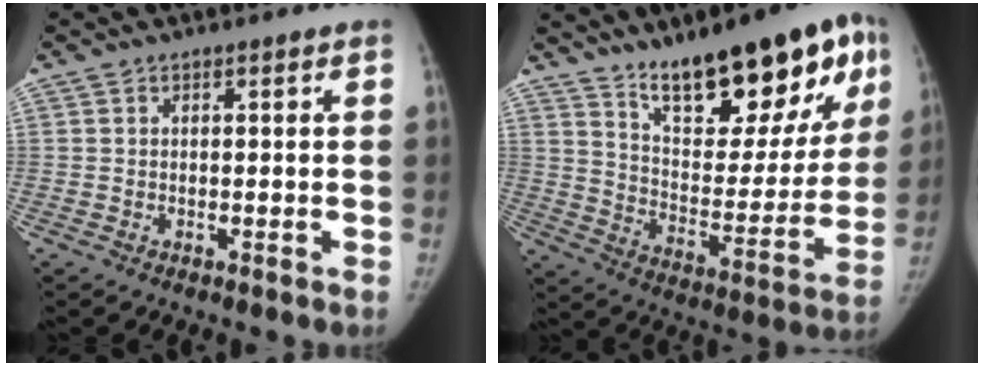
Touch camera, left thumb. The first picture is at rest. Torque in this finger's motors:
{"motor_torque": [1.85, 1.85, 1.39, -1.39, 0.33]}